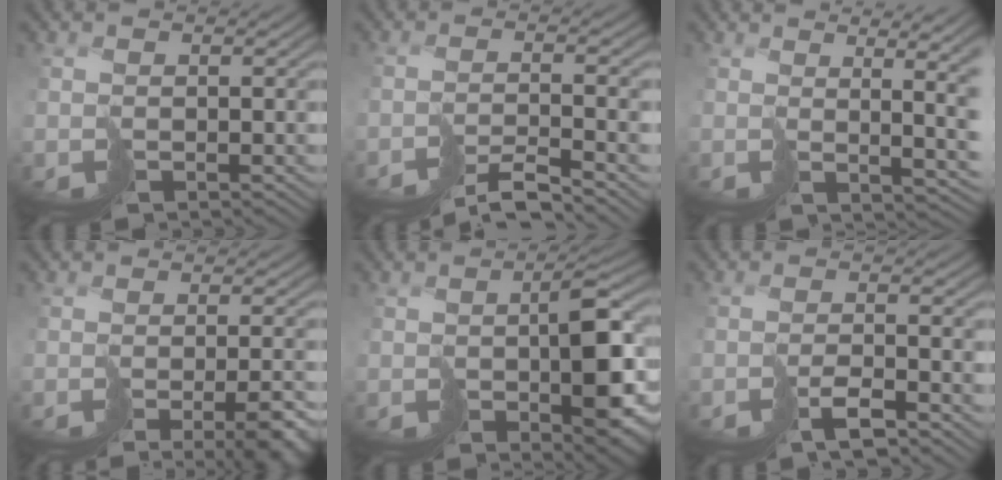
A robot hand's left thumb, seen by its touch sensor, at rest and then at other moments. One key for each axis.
{"total": 5.1, "fx": -4.4, "fy": -0.1, "fz": 2.5, "tx": -0.032, "ty": 0.003, "tz": -0.071}
{"total": 9.0, "fx": 1.8, "fy": 2.7, "fz": 8.4, "tx": -0.092, "ty": 0.012, "tz": 0.036}
{"total": 9.1, "fx": -6.3, "fy": 2.5, "fz": 6.0, "tx": -0.073, "ty": -0.017, "tz": -0.052}
{"total": 8.9, "fx": -2.1, "fy": 4.0, "fz": 7.7, "tx": -0.113, "ty": -0.018, "tz": -0.019}
{"total": 3.0, "fx": -2.3, "fy": -0.1, "fz": 1.8, "tx": -0.023, "ty": 0.004, "tz": -0.042}